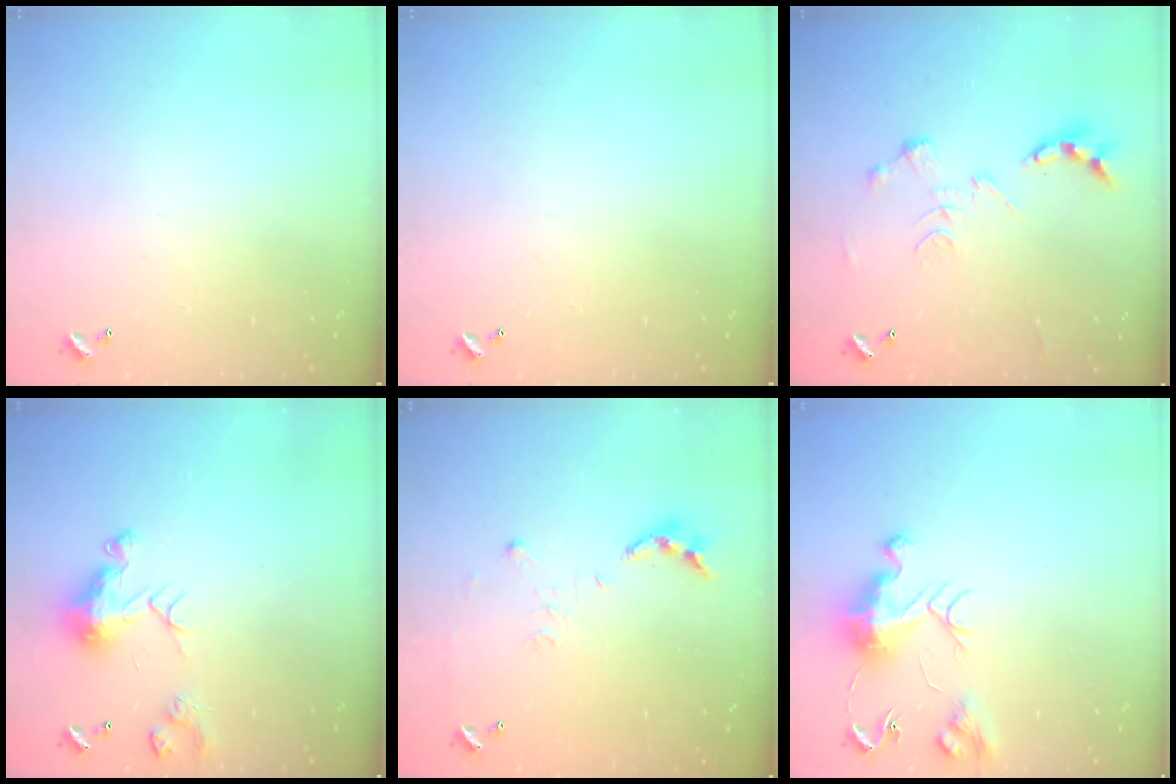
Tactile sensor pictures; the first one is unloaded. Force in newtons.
{"total": 0.0}
{"total": 0.0}
{"total": 7.8, "press": 7.7, "slide": 0.7}
{"total": 7.0, "press": 7.0, "slide": 0.5}
{"total": 10.1, "press": 10.0, "slide": 0.8}